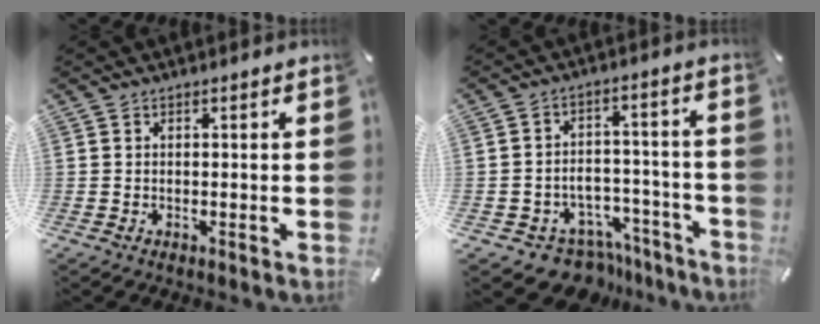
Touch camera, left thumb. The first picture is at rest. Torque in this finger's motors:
{"motor_torque": [-0.06, 1.38, 0.17, 0.19, 0.00]}